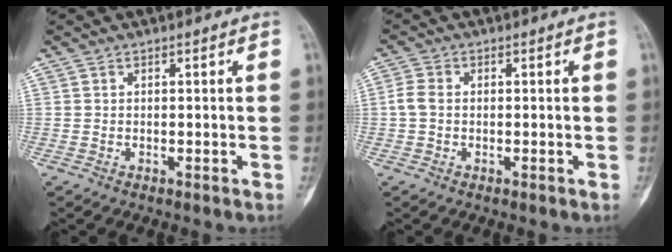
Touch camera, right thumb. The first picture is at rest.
{"total": 2.8, "force": [-0.2, 2.0, 2.0], "torque": [-0.043, 0.004, -0.010]}